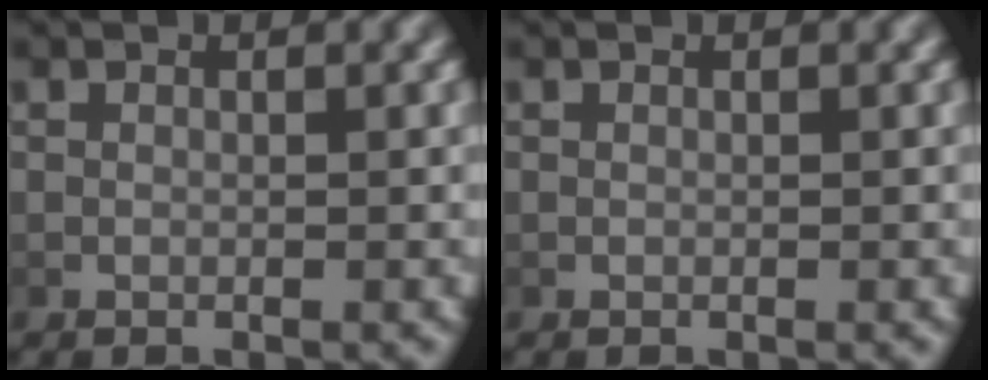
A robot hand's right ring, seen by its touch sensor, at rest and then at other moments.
{"total": 0.0}